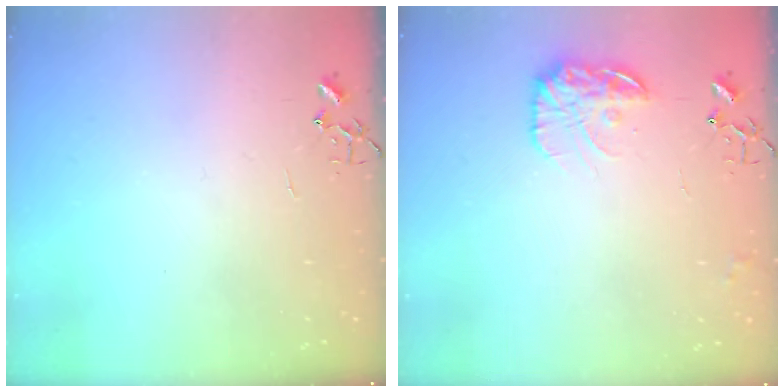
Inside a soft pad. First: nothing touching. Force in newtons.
{"total": 14.2, "press": 14.2, "slide": 0.7}